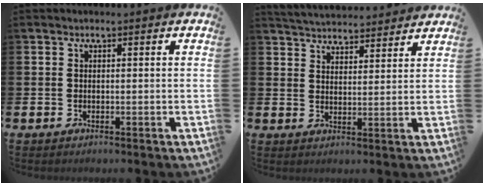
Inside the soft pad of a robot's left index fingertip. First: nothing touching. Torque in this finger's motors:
{"motor_torque": [1.06, -1.07, 0.26, 0.05]}